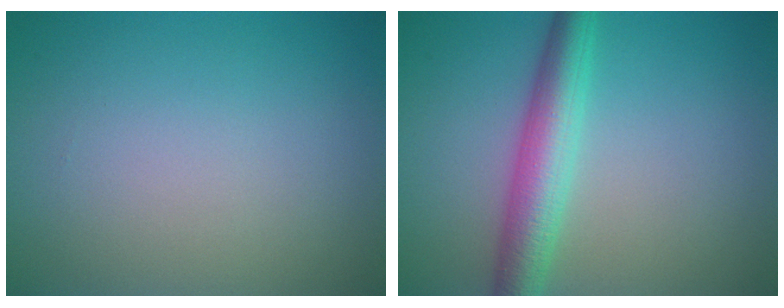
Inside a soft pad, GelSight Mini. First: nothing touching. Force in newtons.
{"total": 4.9, "press": 4.9, "slide": 0.0}